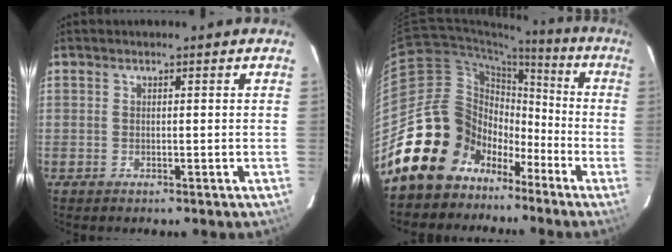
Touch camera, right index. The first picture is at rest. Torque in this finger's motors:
{"motor_torque": [0.57, -0.67, 0.01, -0.21]}